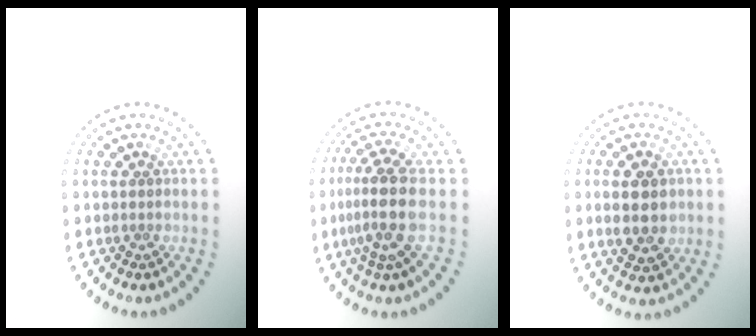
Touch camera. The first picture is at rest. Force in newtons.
{"total": 3.9, "press": 3.1, "slide": 2.3}
{"total": 3.9, "press": 3.9, "slide": 0.4}